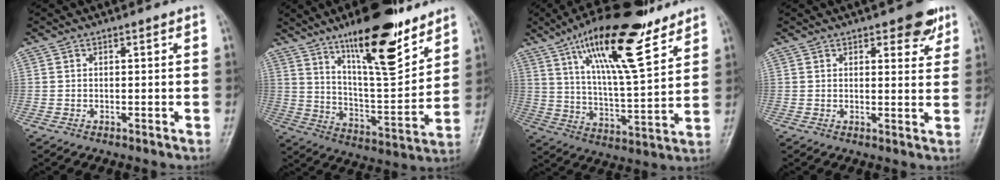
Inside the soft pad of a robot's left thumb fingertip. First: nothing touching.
{"total": 19.4, "force": [12.8, 5.5, 13.5], "torque": [-0.178, -0.078, 0.215]}
{"total": 20.4, "force": [12.5, 5.6, 15.1], "torque": [-0.230, -0.052, 0.216]}
{"total": 5.8, "force": [3.5, 2.4, 3.9], "torque": [-0.025, -0.015, 0.040]}